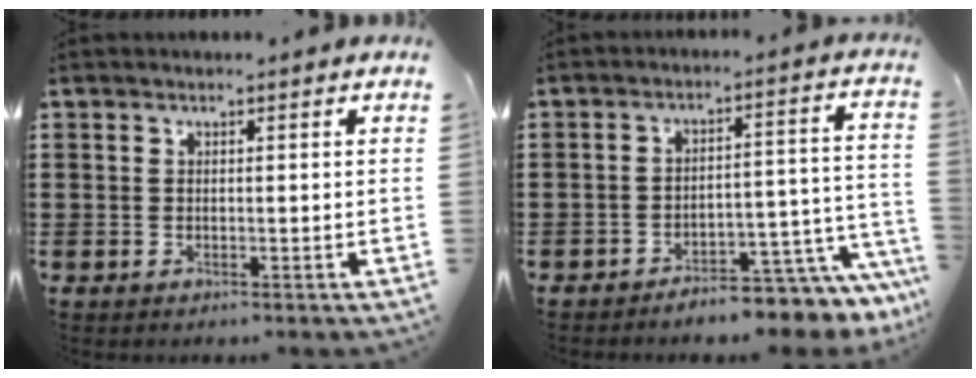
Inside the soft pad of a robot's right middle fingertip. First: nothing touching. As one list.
[{"total": 5.7, "force": [-5.4, 0.2, 1.7], "torque": [-0.026, 0.001, -0.102]}]